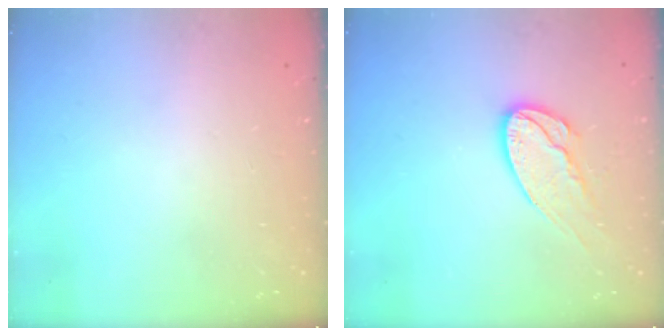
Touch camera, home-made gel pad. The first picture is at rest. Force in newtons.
{"total": 12.7, "press": 12.7, "slide": 1.0}